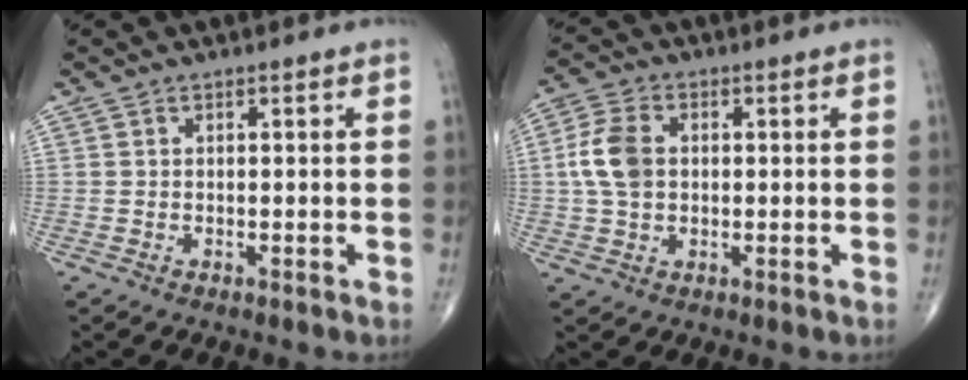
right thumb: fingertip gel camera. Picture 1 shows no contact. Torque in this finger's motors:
{"motor_torque": [-0.31, 0.70, 0.97, 0.14, 0.06]}